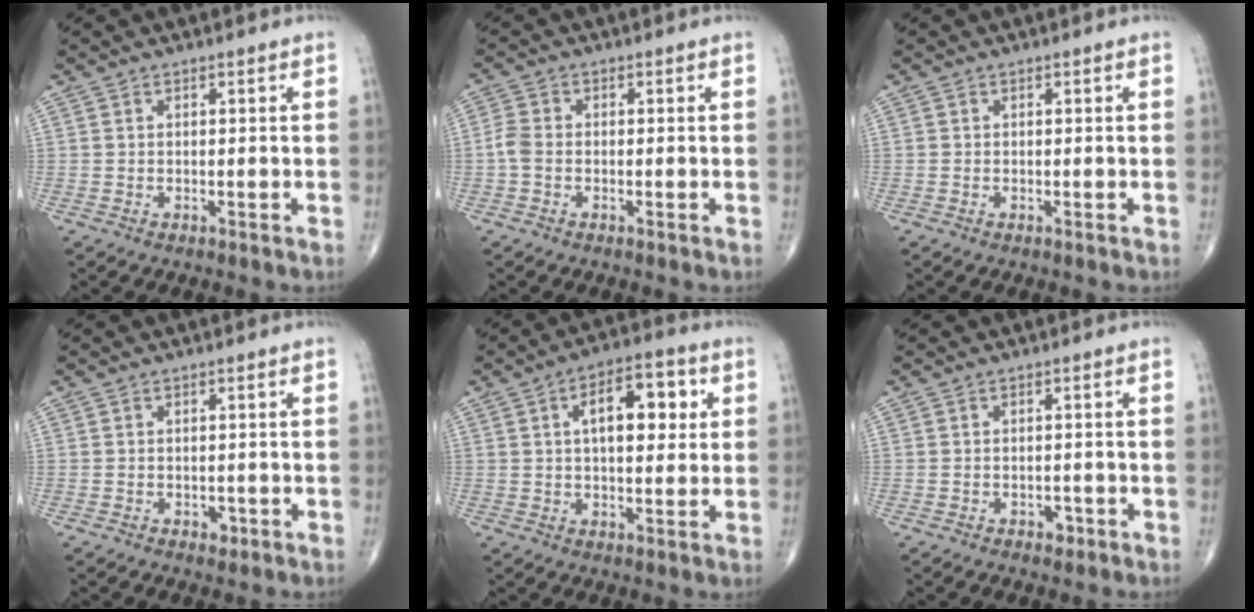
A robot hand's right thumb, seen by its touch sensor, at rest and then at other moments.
{"total": 2.8, "force": [-0.7, 2.0, 1.9], "torque": [-0.043, 0.006, -0.022]}
{"total": 0.0}
{"total": 1.4, "force": [-0.6, 1.0, 0.8], "torque": [-0.007, 0.001, -0.007]}
{"total": 11.9, "force": [2.9, 5.8, 9.9], "torque": [-0.121, 0.011, 0.040]}
{"total": 1.8, "force": [-1.0, 1.1, 1.0], "torque": [-0.008, 0.004, -0.013]}